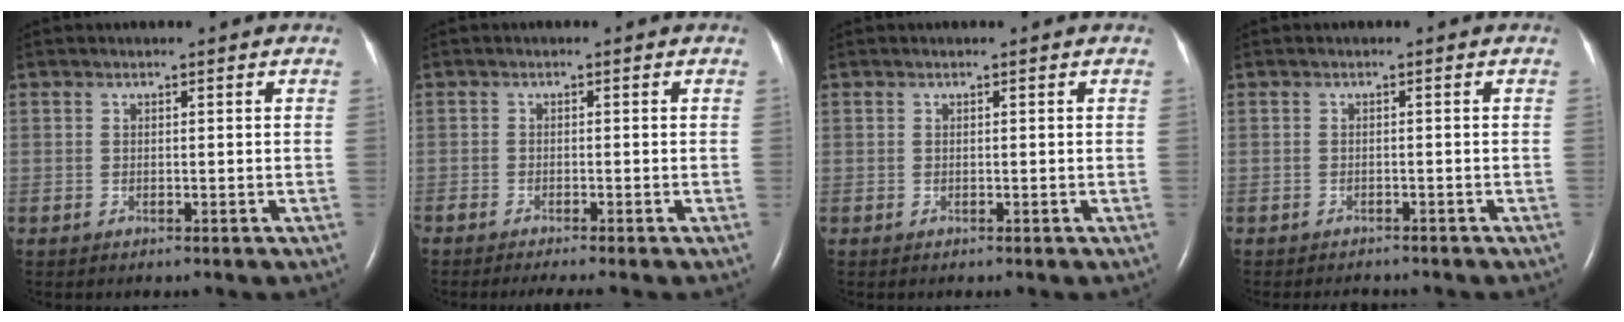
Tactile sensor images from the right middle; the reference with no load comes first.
{"total": 3.4, "force": [-2.9, -0.1, 1.8], "torque": [-0.025, -0.007, -0.044]}
{"total": 0.0}
{"total": 2.9, "force": [-2.7, 0.8, 0.8], "torque": [-0.011, -0.005, -0.032]}